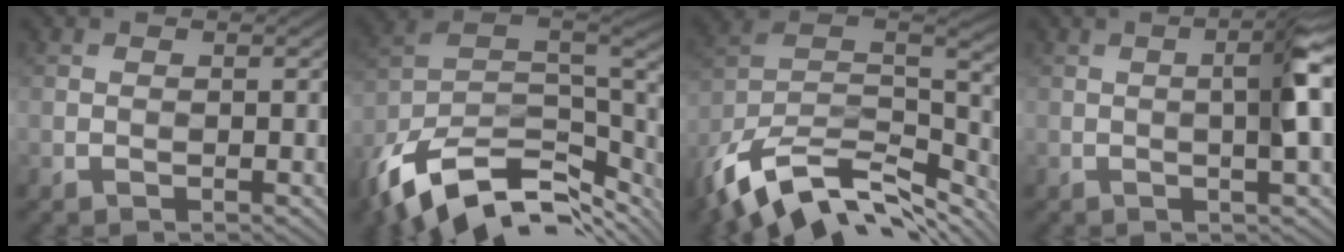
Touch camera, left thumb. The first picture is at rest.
{"total": 15.3, "force": [-9.0, 6.7, 10.4], "torque": [-0.239, -0.027, -0.147]}
{"total": 15.7, "force": [-10.7, 7.0, 9.0], "torque": [-0.222, -0.019, -0.172]}
{"total": 4.4, "force": [0.3, 0.2, 4.3], "torque": [-0.073, 0.010, 0.003]}